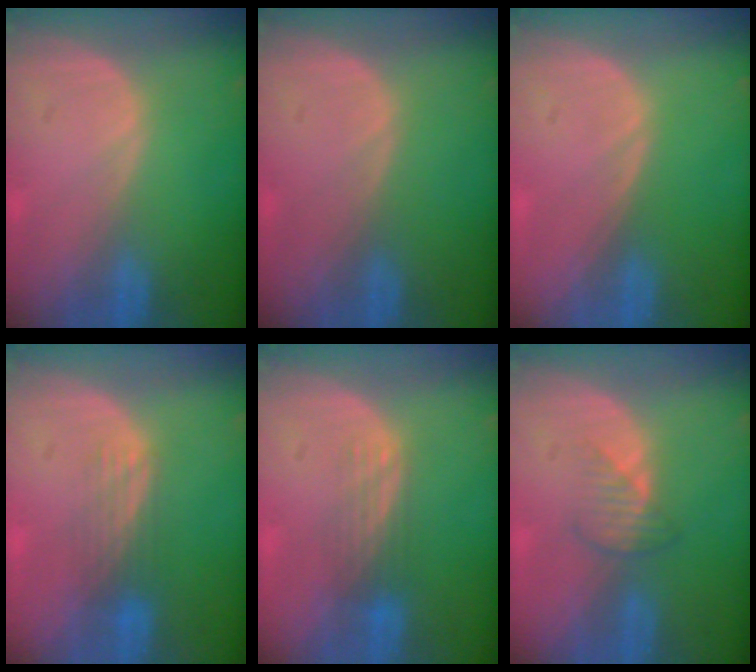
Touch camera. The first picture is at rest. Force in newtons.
{"total": 0.0}
{"total": 0.0}
{"total": 3.9, "press": 3.2, "slide": 2.3}
{"total": 3.7, "press": 3.0, "slide": 2.2}
{"total": 2.5, "press": 2.5, "slide": 0.4}